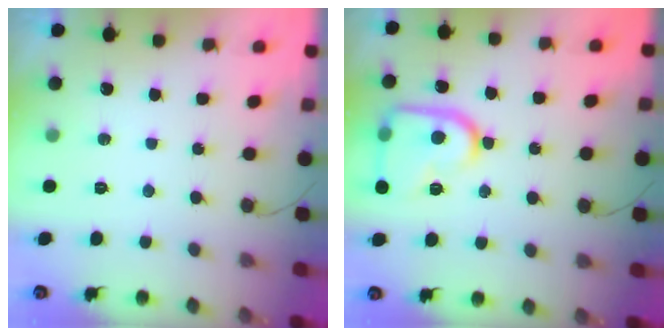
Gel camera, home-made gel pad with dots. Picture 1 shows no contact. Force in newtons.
{"total": 16.6, "press": 16.6, "slide": 1.3}